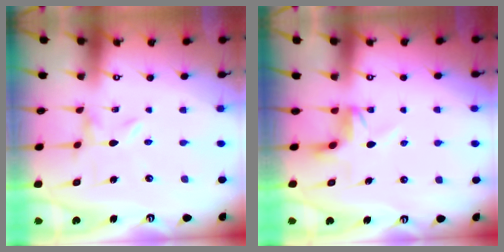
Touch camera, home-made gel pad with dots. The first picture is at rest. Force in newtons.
{"total": 4.3, "press": 4.2, "slide": 0.3}